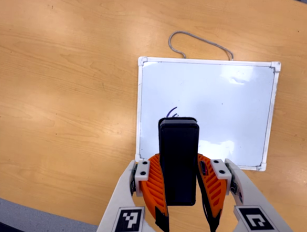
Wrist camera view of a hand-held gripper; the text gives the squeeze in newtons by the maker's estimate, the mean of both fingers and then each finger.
{"total": 8.8, "left": 6.5, "right": 11.2}